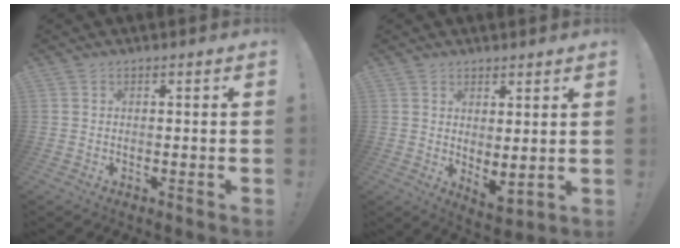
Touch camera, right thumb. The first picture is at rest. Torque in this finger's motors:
{"motor_torque": [-0.25, 0.31, 0.11, 0.21, 0.00]}